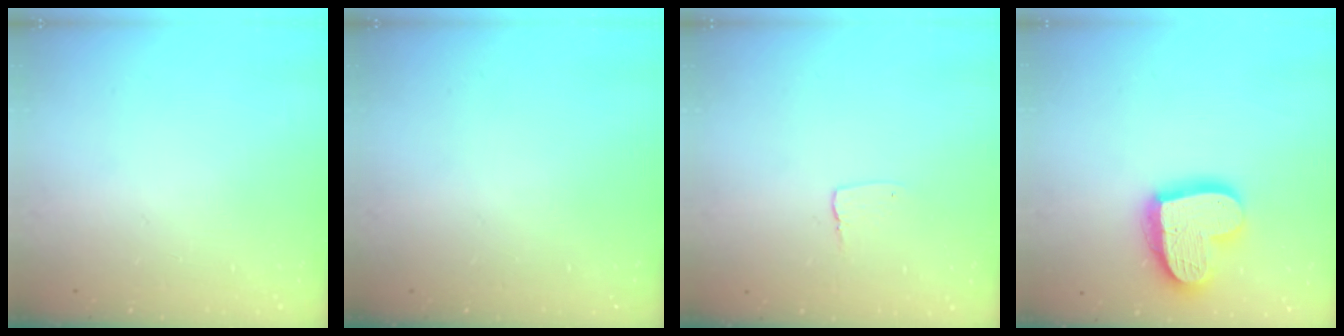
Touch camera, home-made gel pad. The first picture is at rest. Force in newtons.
{"total": 0.0}
{"total": 2.9, "press": 2.9, "slide": 0.2}
{"total": 18.0, "press": 17.9, "slide": 1.3}